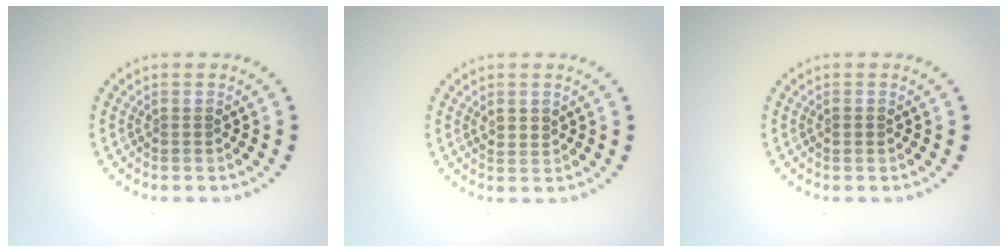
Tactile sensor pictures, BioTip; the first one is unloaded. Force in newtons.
{"total": 1.2, "press": 1.0, "slide": 0.6}
{"total": 0.6, "press": 0.6, "slide": 0.1}